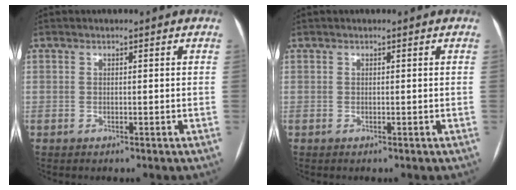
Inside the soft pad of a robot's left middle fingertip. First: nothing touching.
{"total": 0.0}